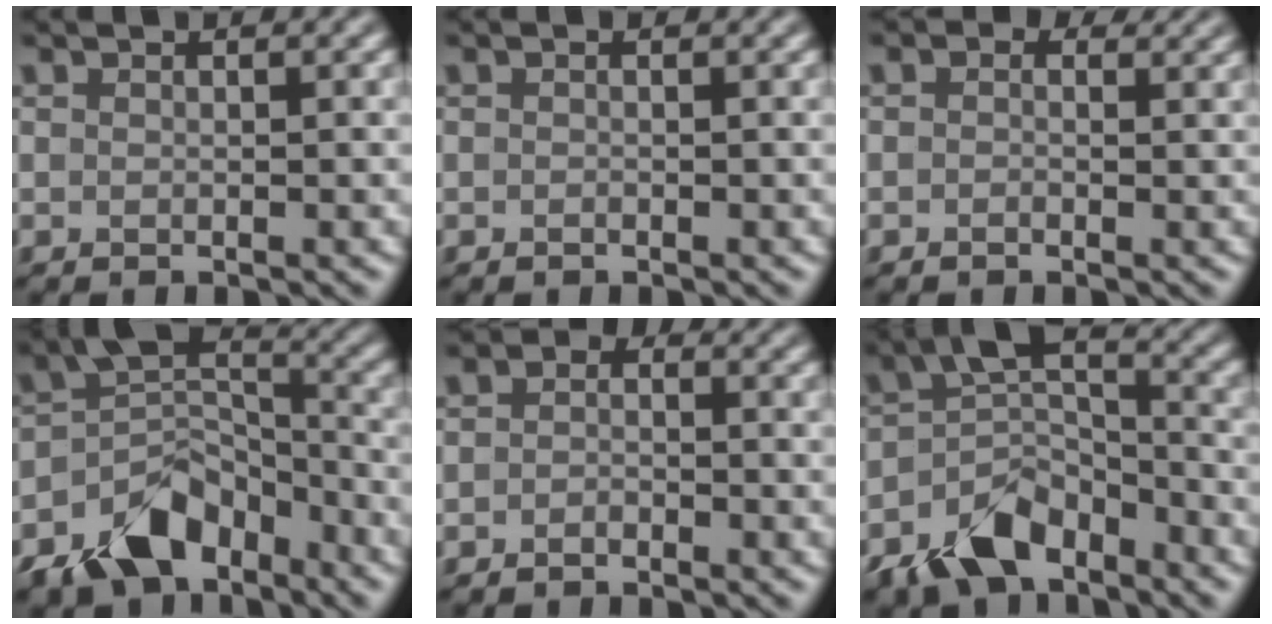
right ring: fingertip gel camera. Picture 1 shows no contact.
{"total": 0.0}
{"total": 1.2, "force": [0.1, 1.0, 0.6], "torque": [-0.008, 0.000, -0.011]}
{"total": 8.0, "force": [-5.0, 4.8, 4.0], "torque": [-0.065, 0.002, -0.104]}
{"total": 1.6, "force": [-0.6, 1.3, 0.7], "torque": [-0.001, 0.004, -0.023]}
{"total": 7.2, "force": [-4.4, 3.8, 4.3], "torque": [-0.079, 0.006, -0.096]}